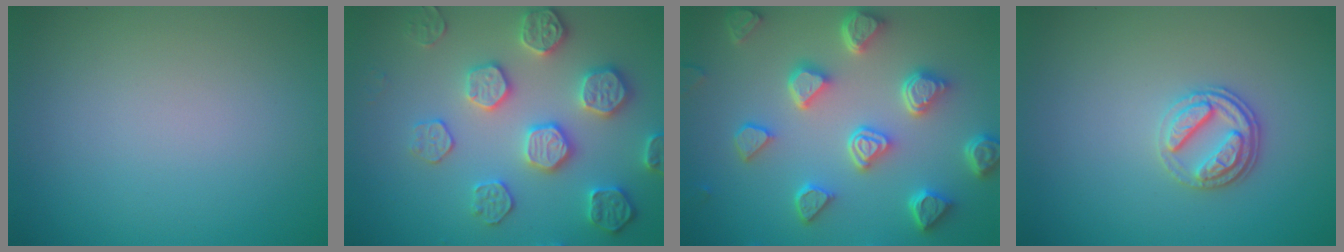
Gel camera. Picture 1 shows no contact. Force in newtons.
{"total": 5.1, "press": 4.9, "slide": 1.4}
{"total": 6.7, "press": 5.4, "slide": 3.9}
{"total": 2.8, "press": 2.6, "slide": 1.1}